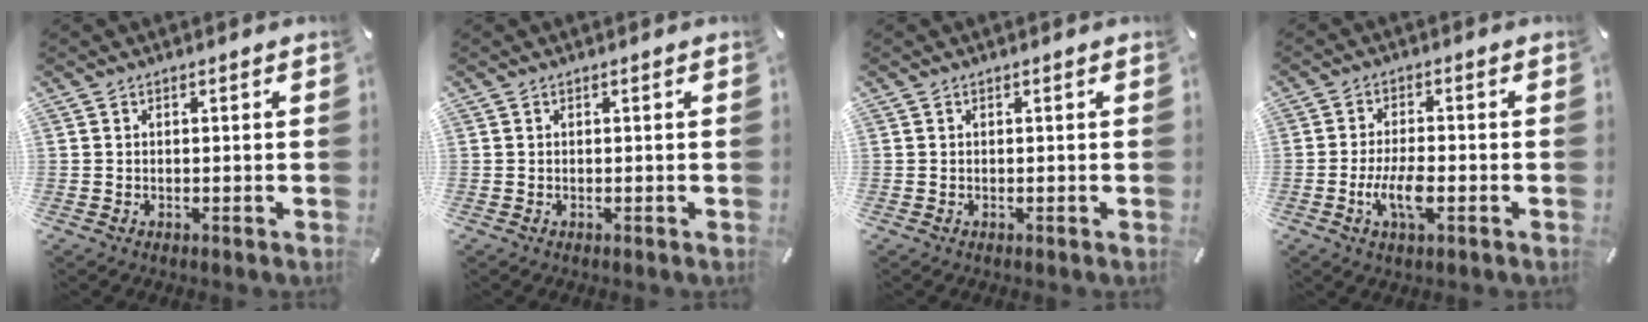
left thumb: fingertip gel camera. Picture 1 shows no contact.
{"total": 0.0}
{"total": 0.0}
{"total": 7.1, "force": [-2.2, 2.6, 6.2], "torque": [-0.133, -0.004, -0.041]}